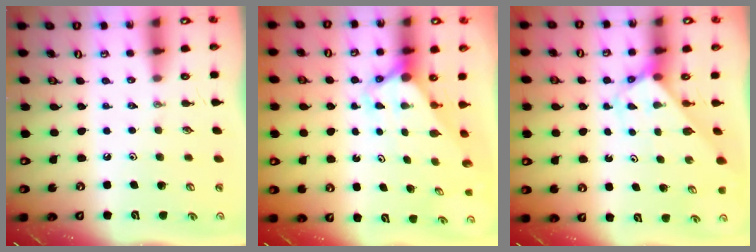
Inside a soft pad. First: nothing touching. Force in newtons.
{"total": 3.0, "press": 3.0, "slide": 0.3}
{"total": 2.9, "press": 2.9, "slide": 0.1}